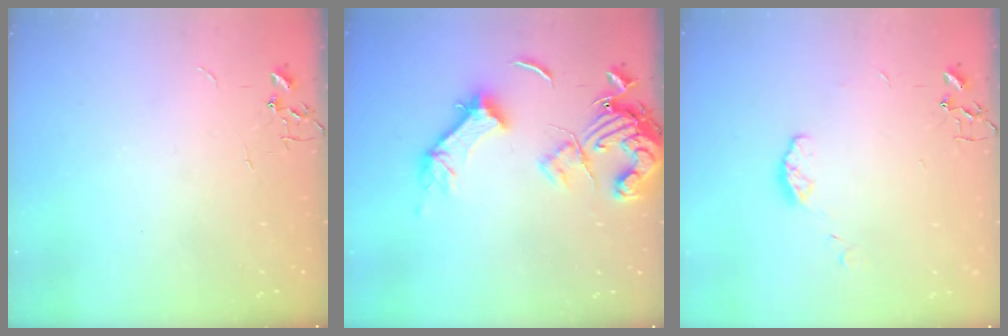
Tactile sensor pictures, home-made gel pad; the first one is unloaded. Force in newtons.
{"total": 15.3, "press": 15.2, "slide": 2.0}
{"total": 5.9, "press": 5.9, "slide": 0.5}